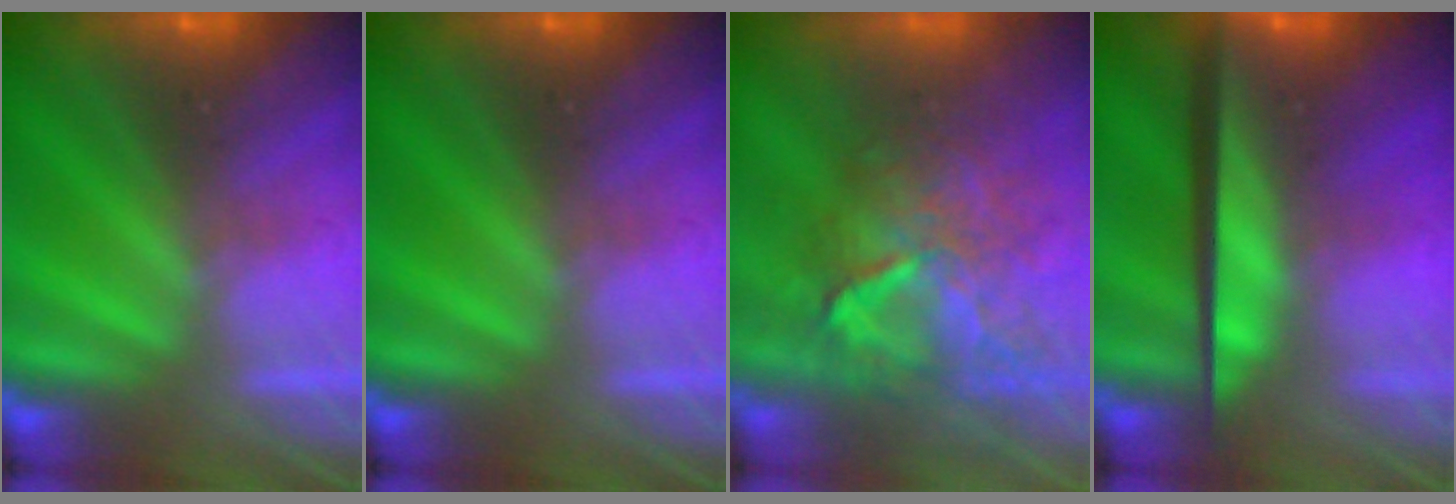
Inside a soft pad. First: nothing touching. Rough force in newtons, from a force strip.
{"total": 0.0}
{"total": 7.6}
{"total": 7.3}